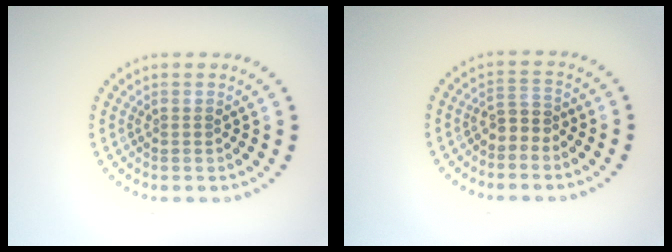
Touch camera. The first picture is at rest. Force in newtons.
{"total": 1.8, "press": 1.5, "slide": 0.9}